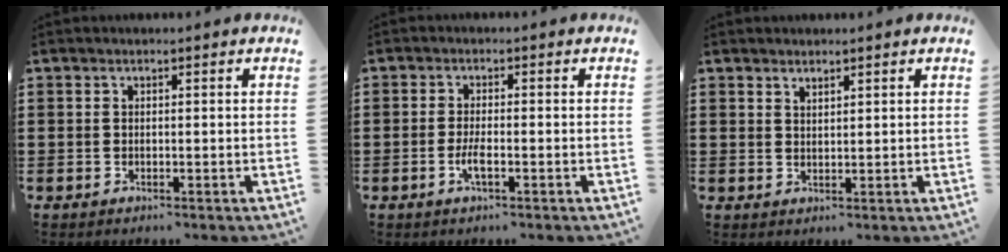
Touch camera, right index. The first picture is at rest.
{"total": 2.7, "force": [-1.0, 0.4, 2.4], "torque": [-0.049, -0.004, -0.020]}
{"total": 1.4, "force": [1.4, 0.3, 0.1], "torque": [-0.004, 0.002, 0.027]}